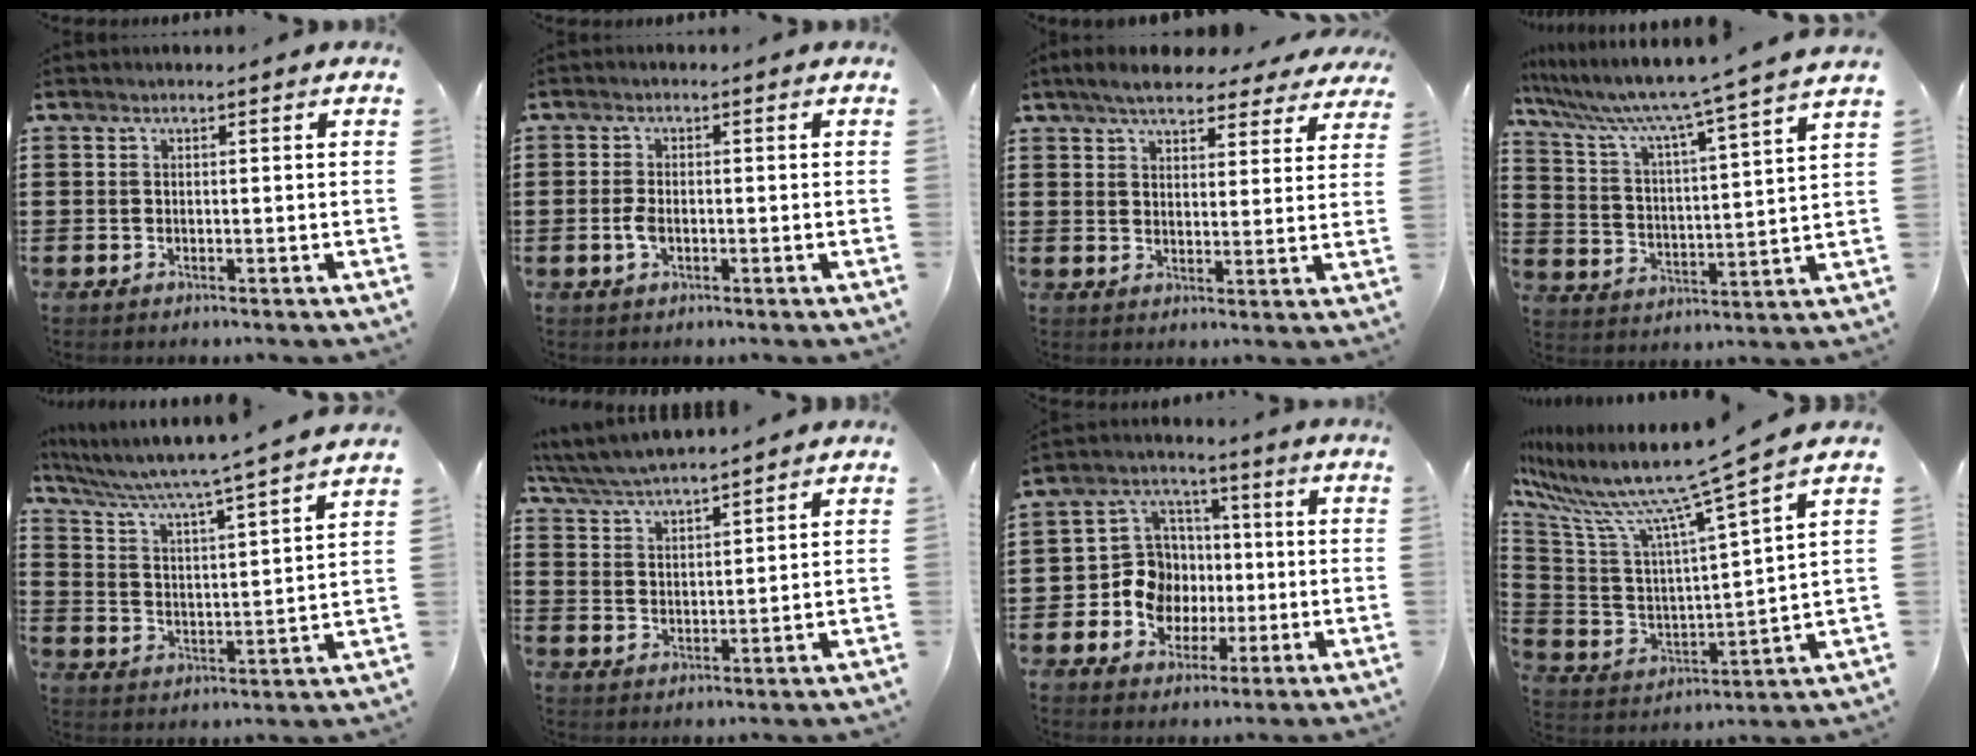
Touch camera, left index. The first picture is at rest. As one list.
[{"total": 2.5, "force": [-0.7, 1.2, 2.0], "torque": [-0.054, -0.004, -0.017]}, {"total": 5.8, "force": [5.3, 1.3, 2.1], "torque": [-0.053, -0.012, 0.095]}, {"total": 6.9, "force": [5.8, -1.0, 3.5], "torque": [-0.097, -0.055, 0.088]}, {"total": 4.8, "force": [4.2, -1.0, 2.2], "torque": [-0.066, -0.044, 0.059]}, {"total": 4.8, "force": [4.7, 0.2, 1.2], "torque": [-0.042, -0.020, 0.083]}, {"total": 9.5, "force": [-1.0, 8.9, 3.3], "torque": [-0.100, 0.015, -0.013]}, {"total": 11.2, "force": [9.4, -0.6, 6.2], "torque": [-0.161, -0.075, 0.149]}]